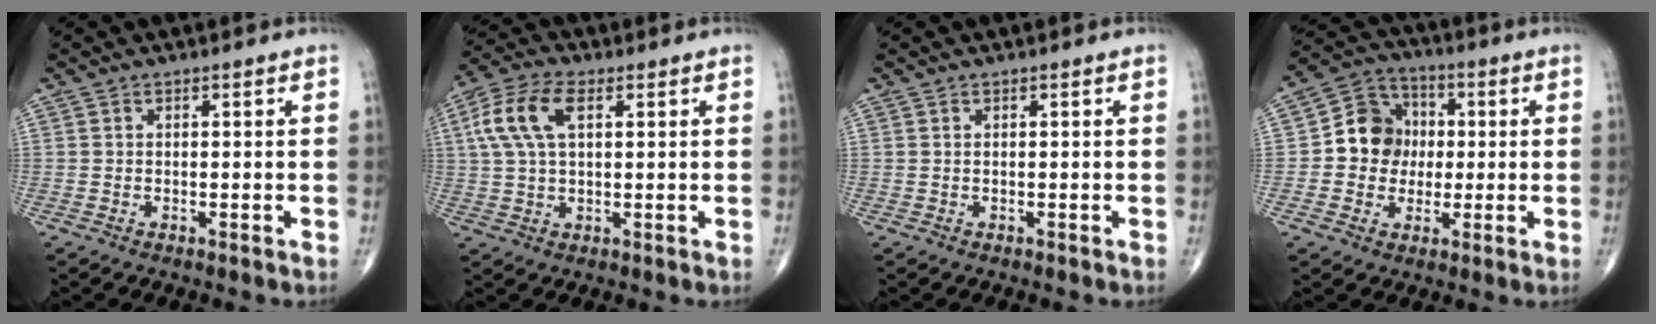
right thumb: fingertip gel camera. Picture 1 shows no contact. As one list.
[{"total": 10.2, "force": [3.0, 5.3, 8.1], "torque": [-0.178, 0.019, 0.056]}, {"total": 0.0}, {"total": 10.6, "force": [0.1, 9.5, 4.6], "torque": [-0.036, 0.022, -0.009]}]